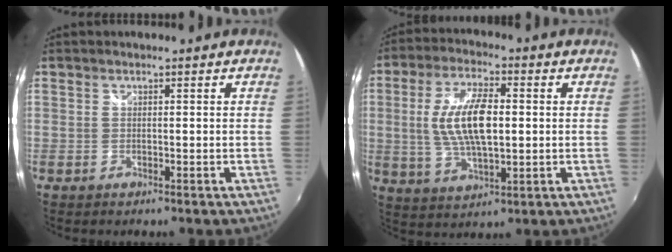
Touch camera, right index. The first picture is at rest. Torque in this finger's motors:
{"motor_torque": [0.47, 0.02, 0.51, 0.18]}